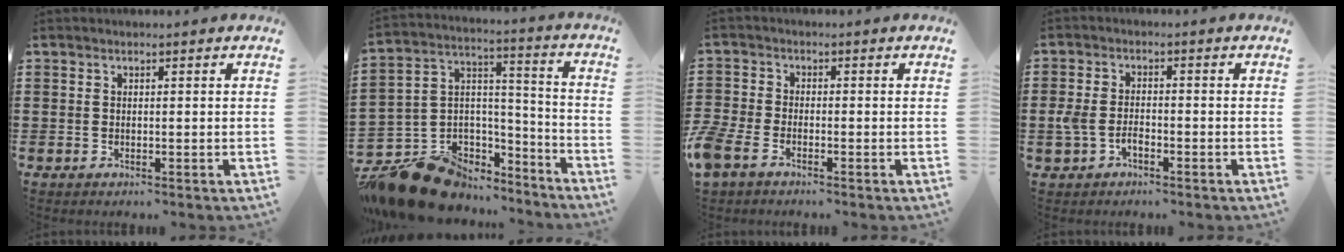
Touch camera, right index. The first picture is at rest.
{"total": 15.8, "force": [-12.1, 8.3, 5.7], "torque": [-0.124, 0.046, -0.207]}
{"total": 3.0, "force": [-2.4, 1.1, 1.4], "torque": [-0.052, -0.006, -0.053]}
{"total": 3.2, "force": [-1.4, 1.8, 2.3], "torque": [-0.057, -0.002, -0.030]}